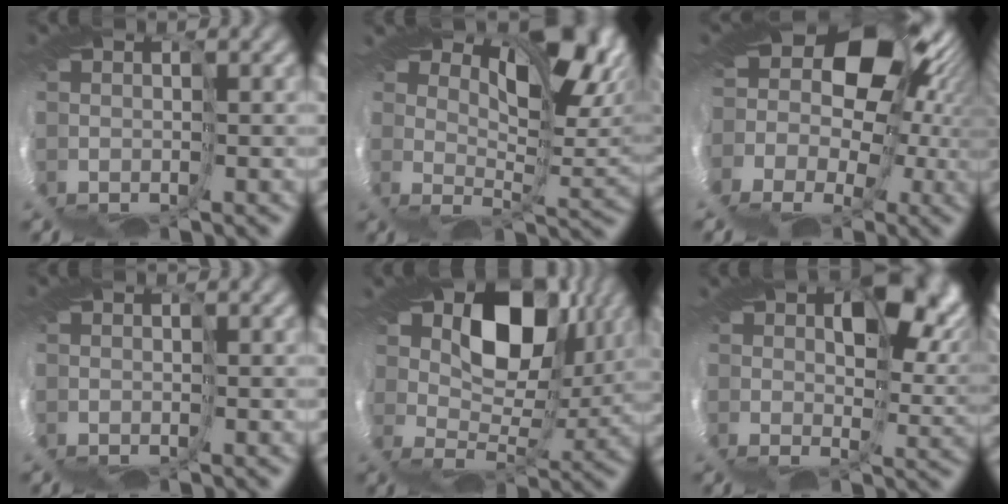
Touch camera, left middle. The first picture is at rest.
{"total": 10.0, "force": [7.2, 2.9, 6.2], "torque": [-0.107, -0.004, 0.130]}
{"total": 12.3, "force": [4.3, 7.6, 8.7], "torque": [-0.137, -0.011, 0.077]}
{"total": 0.0}
{"total": 9.4, "force": [7.6, 3.7, 4.3], "torque": [-0.074, -0.001, 0.135]}
{"total": 10.5, "force": [5.3, 4.6, 7.8], "torque": [-0.127, 0.001, 0.107]}